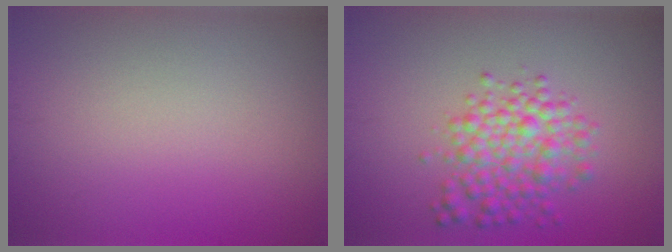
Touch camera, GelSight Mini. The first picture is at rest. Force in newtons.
{"total": 4.5, "press": 4.5, "slide": 0.1}